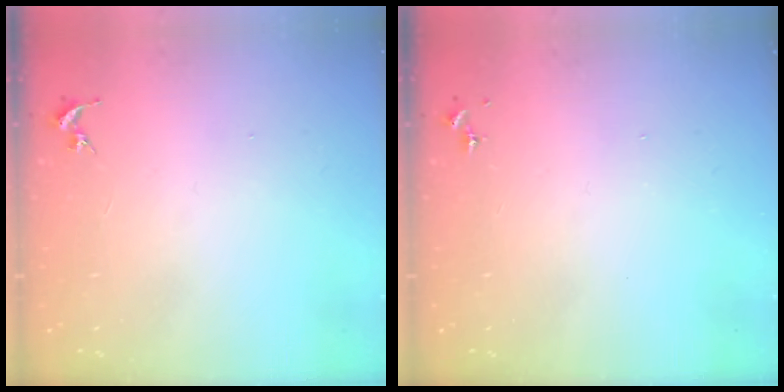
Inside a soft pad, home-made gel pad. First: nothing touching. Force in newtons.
{"total": 0.0}